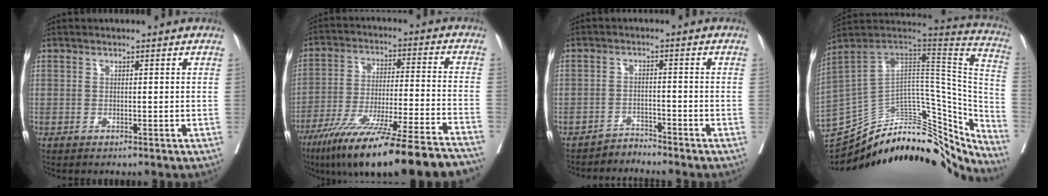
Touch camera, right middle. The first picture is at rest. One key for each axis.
{"total": 25.3, "fx": -20.5, "fy": 0.2, "fz": 14.9, "tx": -0.184, "ty": -0.046, "tz": -0.321}
{"total": 2.4, "fx": -2.3, "fy": -0.2, "fz": -0.8, "tx": 0.021, "ty": -0.010, "tz": -0.039}
{"total": 33.3, "fx": -27.2, "fy": 12.5, "fz": 14.6, "tx": -0.184, "ty": 0.032, "tz": -0.374}